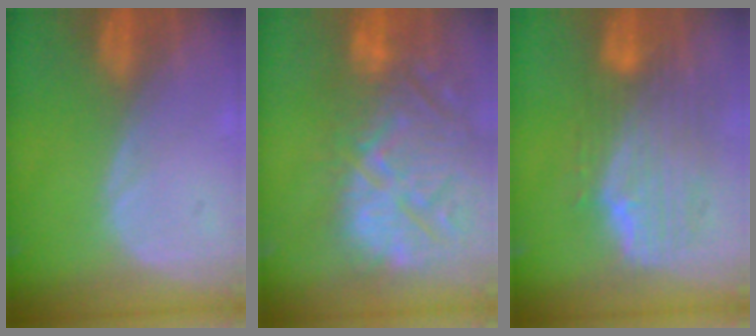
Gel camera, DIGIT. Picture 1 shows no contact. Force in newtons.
{"total": 15.3, "press": 13.0, "slide": 8.1}
{"total": 10.0, "press": 8.9, "slide": 4.6}